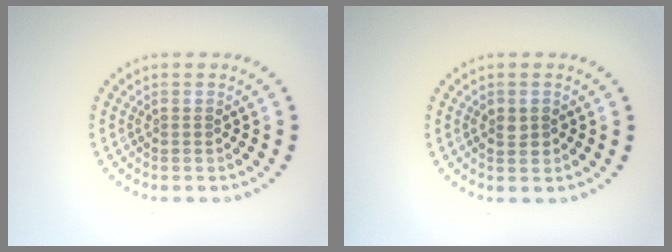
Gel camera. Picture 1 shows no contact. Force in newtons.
{"total": 1.5, "press": 1.5, "slide": 0.1}